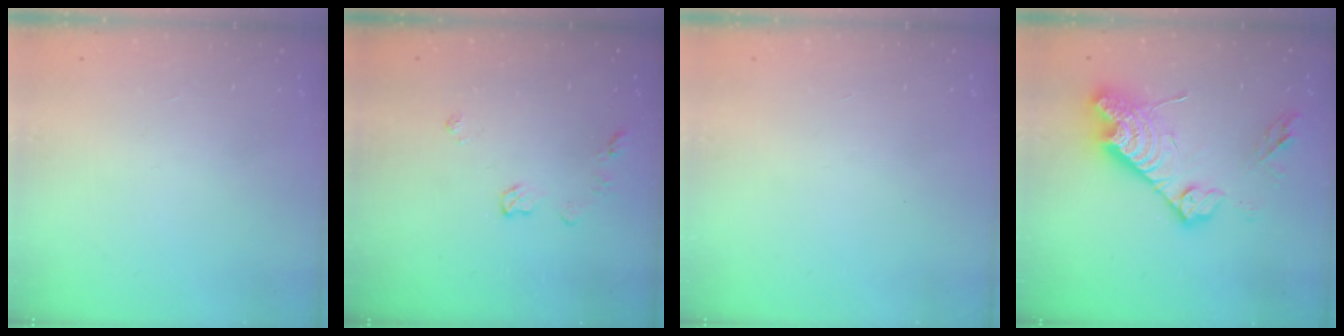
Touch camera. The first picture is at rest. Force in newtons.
{"total": 6.1, "press": 6.1, "slide": 0.8}
{"total": 0.0}
{"total": 19.2, "press": 19.1, "slide": 1.9}